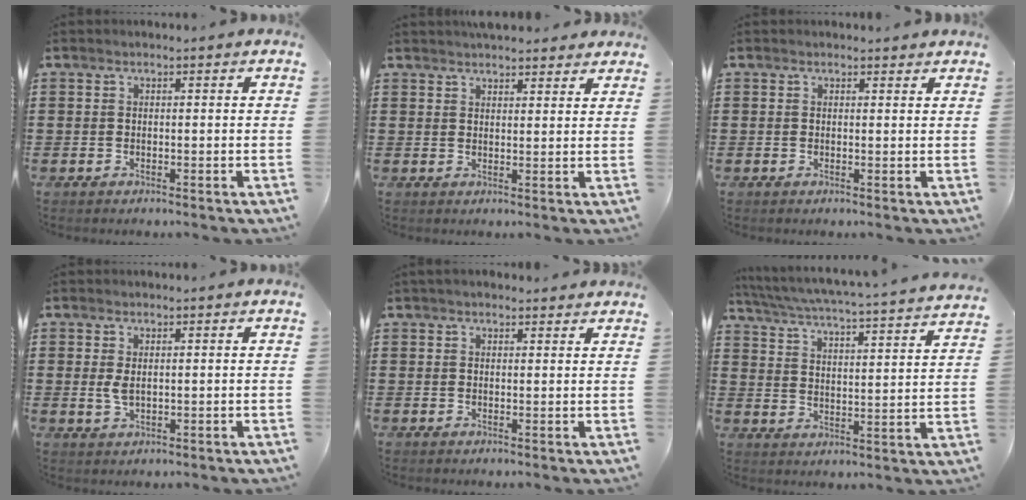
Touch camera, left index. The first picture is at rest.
{"total": 3.1, "force": [3.0, 0.4, 0.4], "torque": [-0.015, -0.005, 0.058]}
{"total": 0.9, "force": [0.9, 0.1, 0.2], "torque": [-0.005, 0.000, 0.018]}
{"total": 2.4, "force": [0.3, 1.1, 2.1], "torque": [-0.058, -0.002, 0.000]}
{"total": 1.7, "force": [1.6, 0.3, 0.4], "torque": [-0.011, 0.003, 0.033]}
{"total": 4.2, "force": [3.8, -0.5, 1.7], "torque": [-0.054, -0.039, 0.055]}